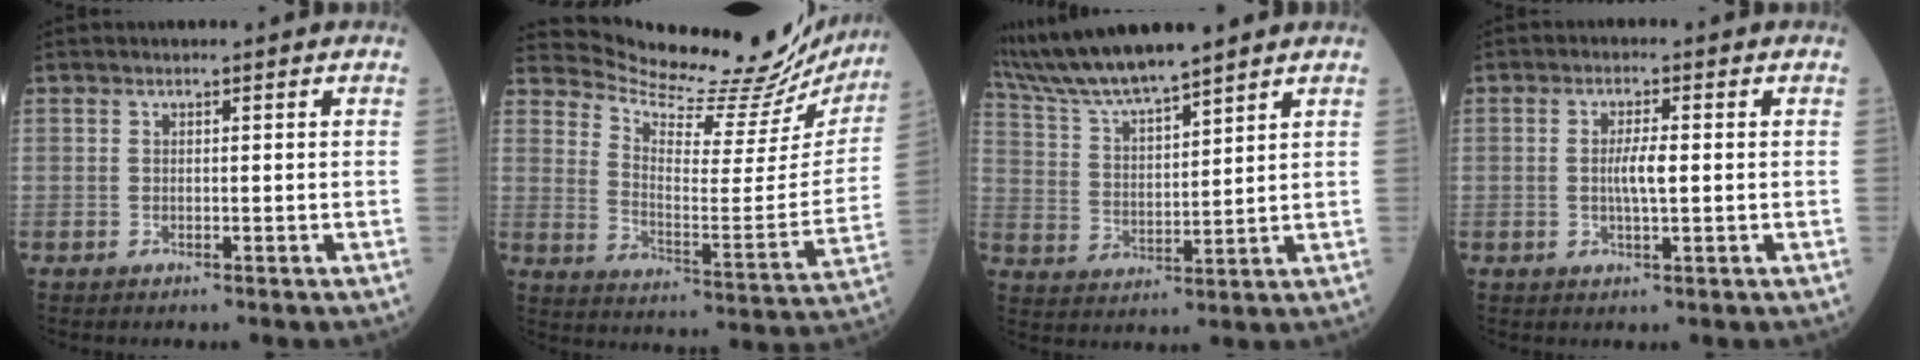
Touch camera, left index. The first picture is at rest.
{"total": 23.3, "force": [22.3, 4.1, 5.2], "torque": [-0.083, -0.089, 0.281]}
{"total": 11.1, "force": [9.9, 0.3, 5.0], "torque": [-0.103, 0.013, 0.191]}
{"total": 3.3, "force": [-0.5, 0.6, 3.2], "torque": [-0.060, -0.004, -0.013]}